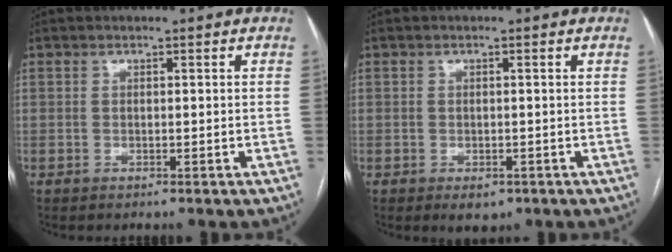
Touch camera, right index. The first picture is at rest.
{"total": 2.3, "force": [-1.1, 1.5, 1.2], "torque": [-0.008, 0.000, -0.005]}